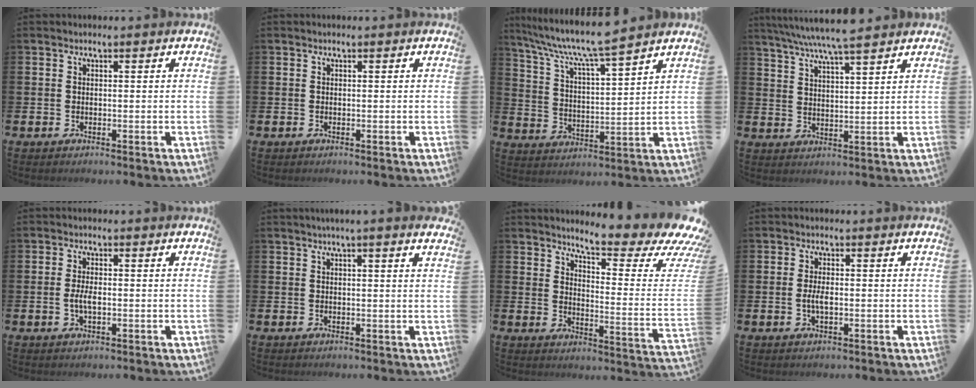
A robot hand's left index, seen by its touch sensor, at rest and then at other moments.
{"total": 0.0}
{"total": 8.6, "force": [8.0, 0.3, 3.3], "torque": [-0.091, -0.051, 0.137]}
{"total": 7.0, "force": [6.5, 0.1, 2.6], "torque": [-0.067, -0.025, 0.115]}
{"total": 2.6, "force": [-0.3, 1.0, 2.3], "torque": [-0.042, 0.000, -0.007]}
{"total": 1.9, "force": [1.7, -0.3, 0.9], "torque": [-0.015, -0.002, 0.030]}
{"total": 7.0, "force": [5.6, 1.3, 4.0], "torque": [-0.070, -0.055, 0.086]}
{"total": 2.2, "force": [-0.3, 0.9, 2.1], "torque": [-0.037, 0.000, -0.006]}